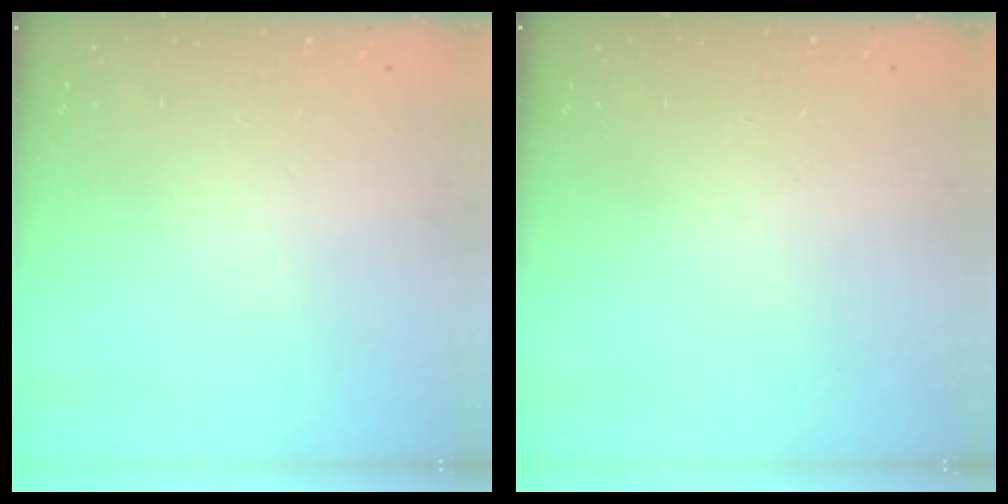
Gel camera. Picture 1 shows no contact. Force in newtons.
{"total": 0.0}